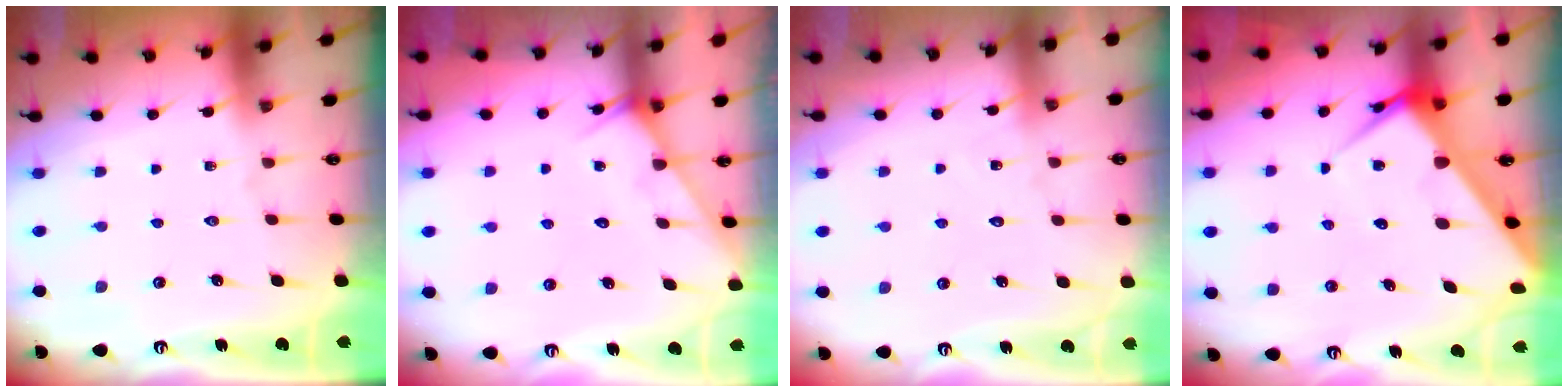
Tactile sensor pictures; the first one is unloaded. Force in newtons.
{"total": 5.5, "press": 5.5, "slide": 0.4}
{"total": 7.1, "press": 7.1, "slide": 0.5}
{"total": 6.3, "press": 6.3, "slide": 0.5}